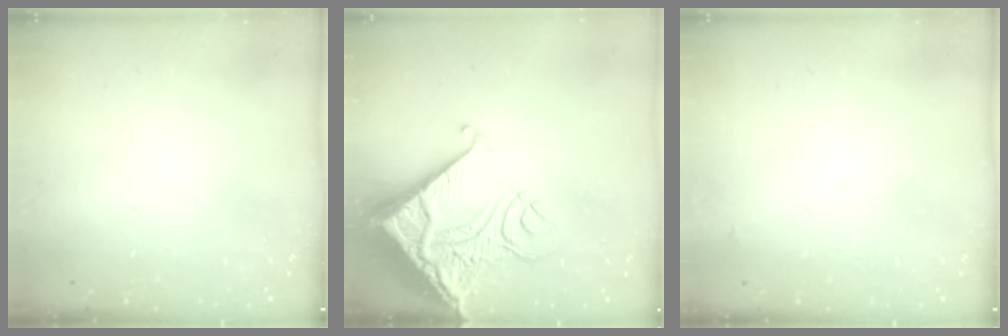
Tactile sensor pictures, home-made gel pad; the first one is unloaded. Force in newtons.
{"total": 19.5, "press": 19.4, "slide": 2.7}
{"total": 2.8, "press": 2.8, "slide": 0.4}